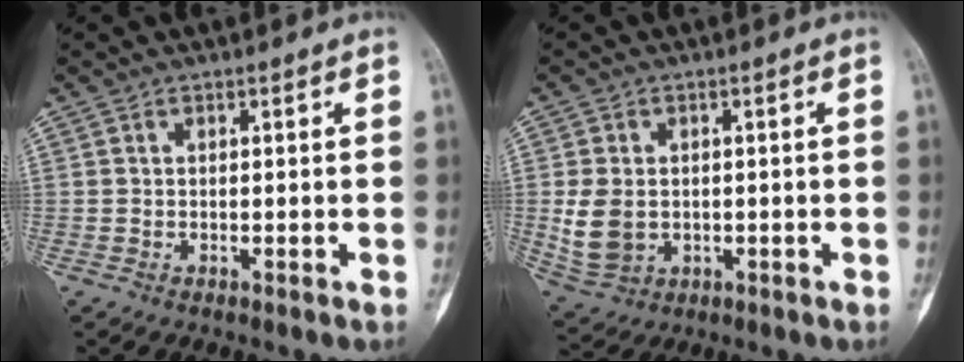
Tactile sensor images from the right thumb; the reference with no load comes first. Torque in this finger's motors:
{"motor_torque": [-0.05, 0.71, 0.14, 0.27, 0.02]}